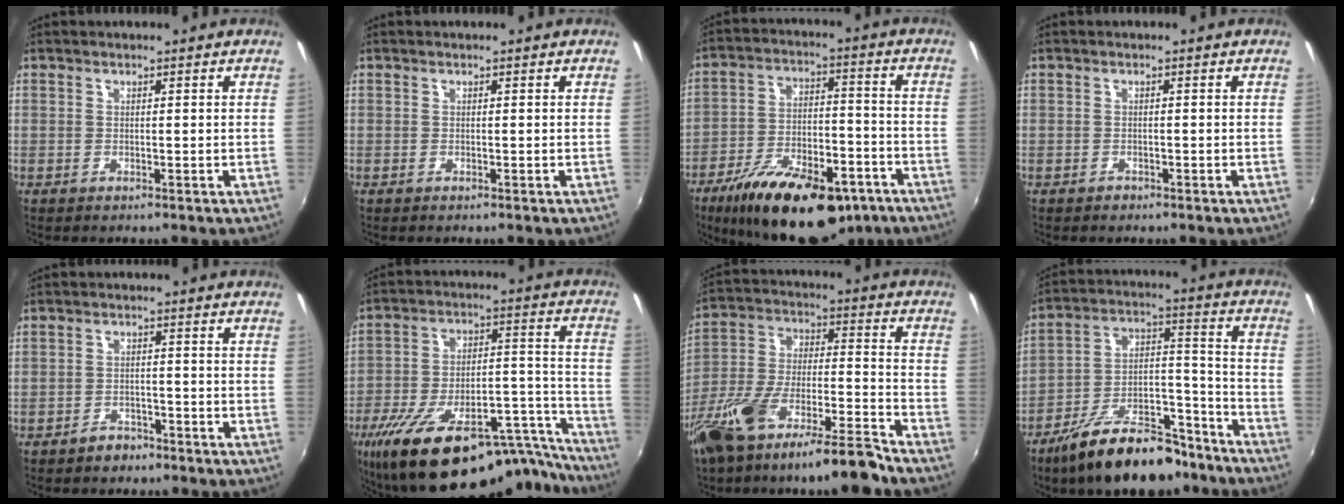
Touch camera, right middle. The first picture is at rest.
{"total": 0.0}
{"total": 22.4, "force": [-14.7, 9.7, 13.9], "torque": [-0.247, -0.013, -0.215]}
{"total": 0.9, "force": [-0.7, 0.6, 0.0], "torque": [0.000, 0.003, -0.010]}
{"total": 3.2, "force": [-2.6, 1.6, 0.6], "torque": [-0.018, 0.010, -0.038]}
{"total": 31.7, "force": [-24.3, 10.0, 17.8], "torque": [-0.278, -0.006, -0.347]}
{"total": 17.9, "force": [-13.0, 3.9, 11.7], "torque": [-0.229, -0.011, -0.227]}
{"total": 19.1, "force": [-13.7, 7.8, 10.8], "torque": [-0.178, 0.023, -0.209]}